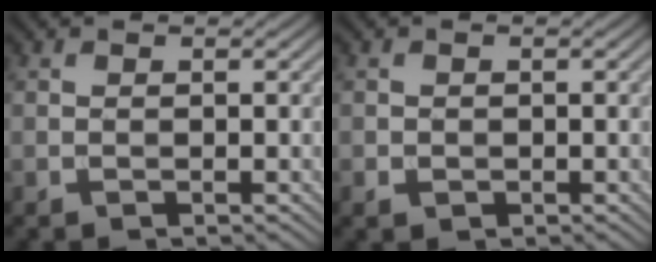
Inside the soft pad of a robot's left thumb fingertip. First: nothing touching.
{"total": 0.9, "force": [-0.2, 0.9, 0.3], "torque": [-0.005, -0.002, -0.005]}